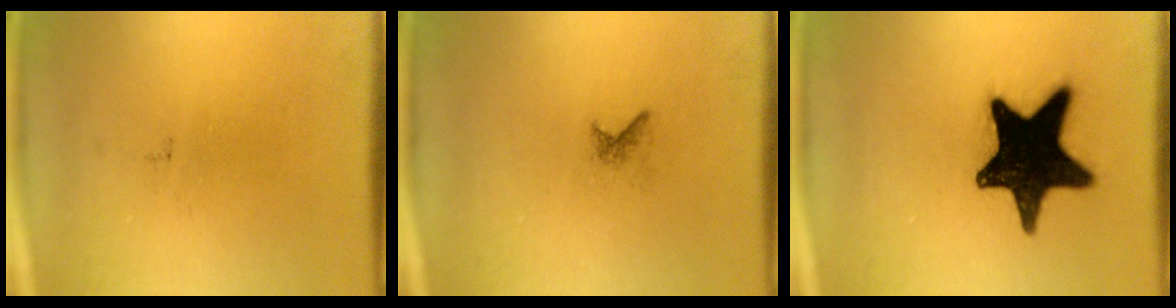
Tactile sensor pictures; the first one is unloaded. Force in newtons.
{"total": 0.6}
{"total": 19.6}